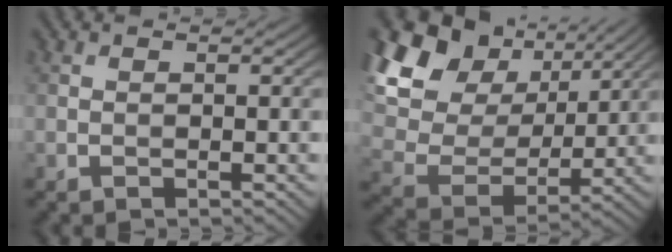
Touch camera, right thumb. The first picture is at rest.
{"total": 18.0, "force": [8.7, 12.4, 9.7], "torque": [-0.268, 0.049, 0.178]}